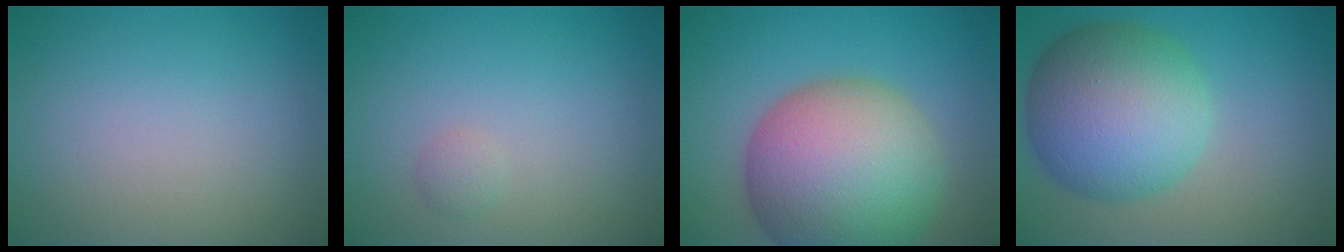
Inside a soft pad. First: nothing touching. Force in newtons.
{"total": 0.8, "press": 0.8, "slide": 0.1}
{"total": 14.7, "press": 14.7, "slide": 0.9}
{"total": 10.8, "press": 10.8, "slide": 0.3}